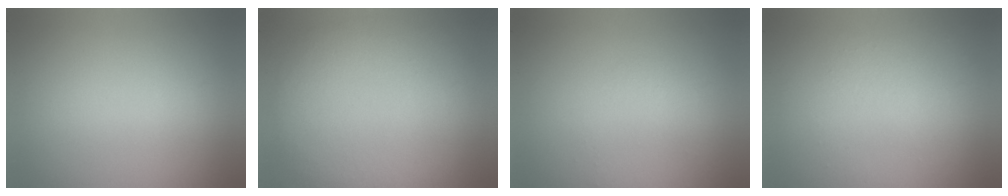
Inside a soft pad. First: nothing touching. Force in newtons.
{"total": 2.2}
{"total": 1.1}
{"total": 1.1}